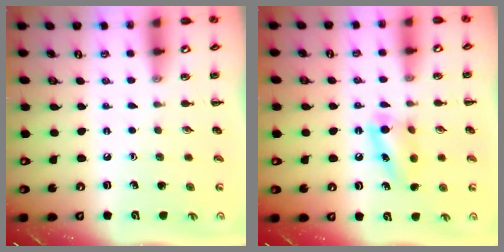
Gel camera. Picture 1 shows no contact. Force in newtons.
{"total": 5.9, "press": 5.8, "slide": 1.2}